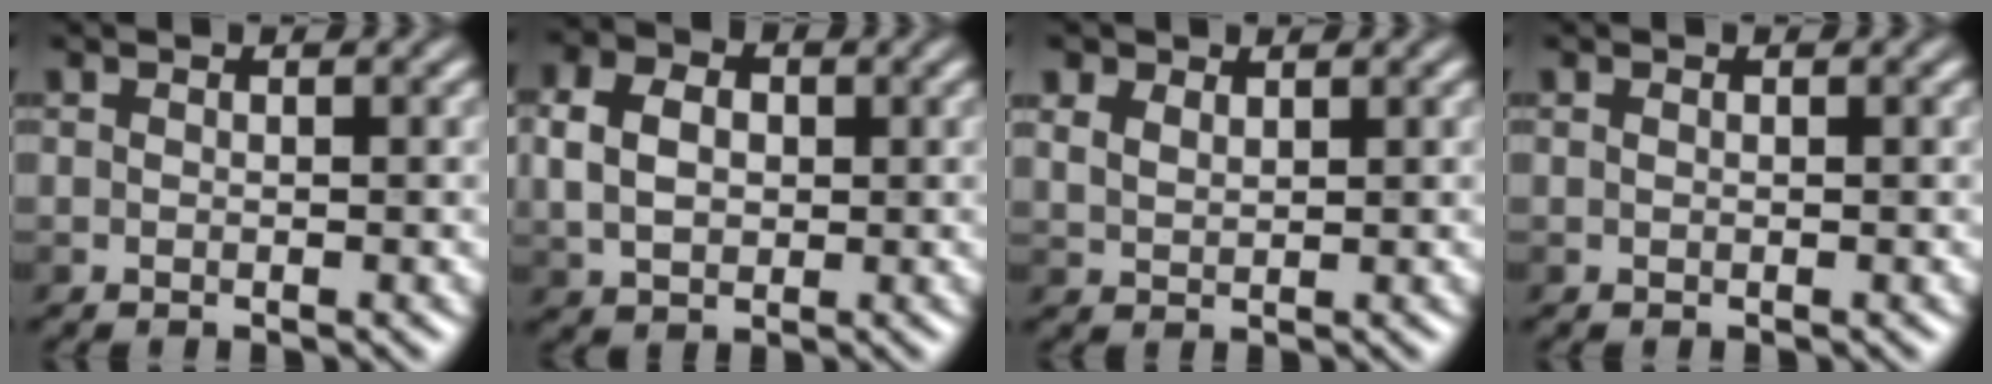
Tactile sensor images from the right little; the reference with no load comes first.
{"total": 5.3, "force": [0.6, 4.0, 3.4], "torque": [-0.074, 0.020, -0.003]}
{"total": 3.0, "force": [1.9, 1.8, 1.5], "torque": [-0.041, 0.006, 0.030]}
{"total": 0.0}